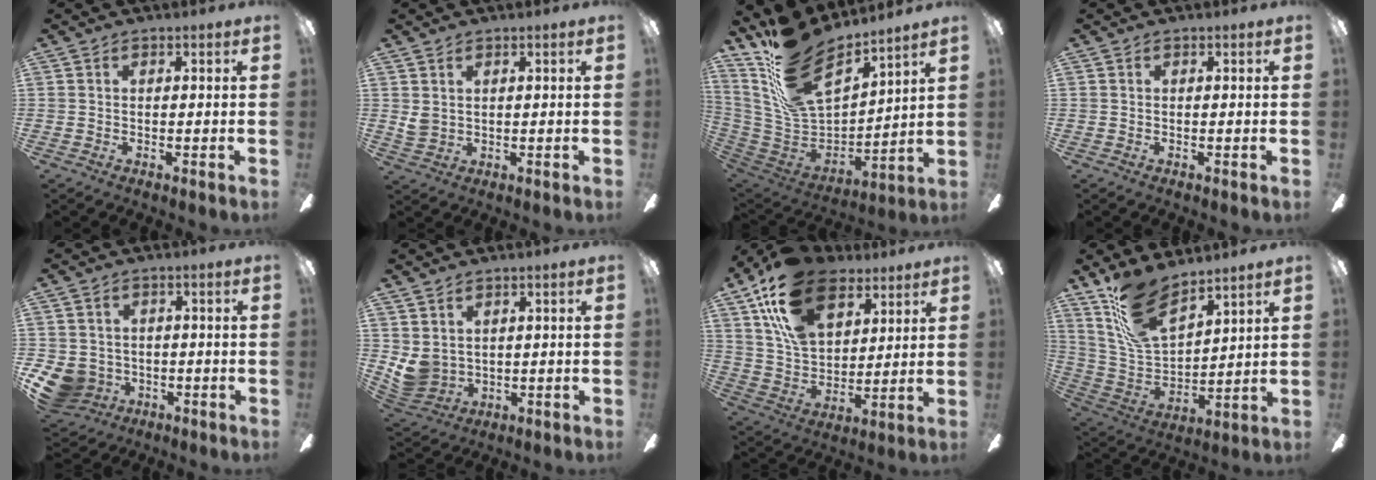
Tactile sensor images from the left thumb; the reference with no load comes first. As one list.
[{"total": 2.7, "force": [1.5, 1.8, 1.4], "torque": [-0.032, 0.000, 0.028]}, {"total": 19.9, "force": [14.9, 8.1, 10.3], "torque": [-0.219, -0.109, 0.271]}, {"total": 0.0}, {"total": 7.5, "force": [-2.2, 6.7, 2.7], "torque": [-0.082, 0.010, -0.039]}, {"total": 5.6, "force": [2.3, 4.6, 2.2], "torque": [-0.073, -0.015, 0.046]}, {"total": 19.5, "force": [10.9, 11.6, 11.2], "torque": [-0.209, -0.034, 0.198]}, {"total": 16.3, "force": [11.7, 7.1, 8.8], "torque": [-0.195, -0.055, 0.220]}]